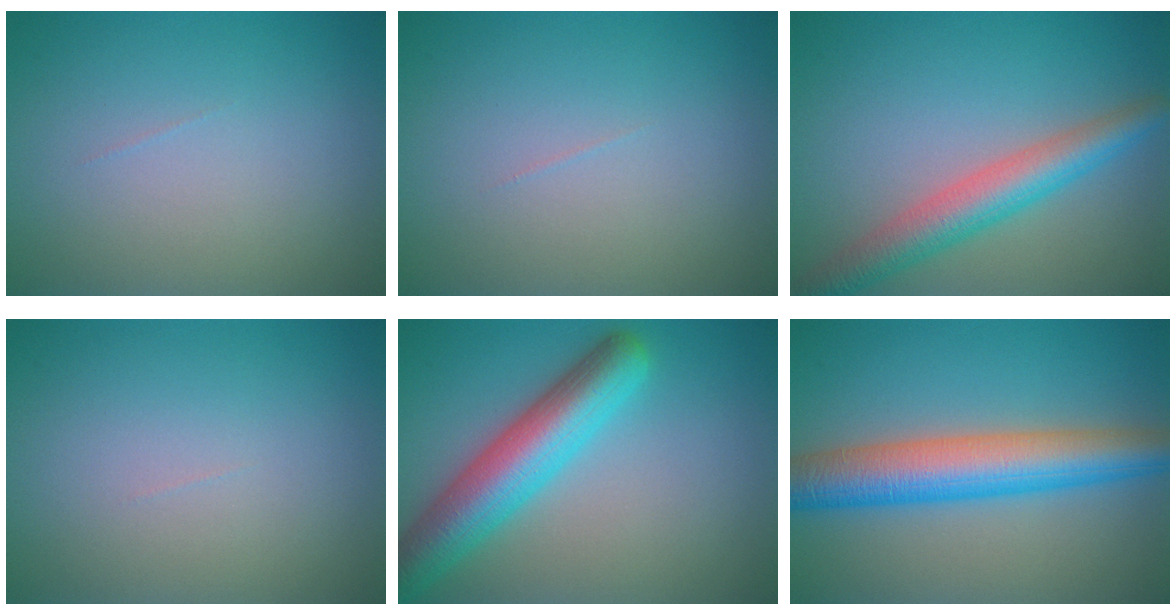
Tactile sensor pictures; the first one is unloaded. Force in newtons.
{"total": 0.0}
{"total": 5.2, "press": 5.2, "slide": 0.1}
{"total": 0.0}
{"total": 7.6, "press": 7.6, "slide": 0.4}
{"total": 7.9, "press": 7.9, "slide": 0.3}